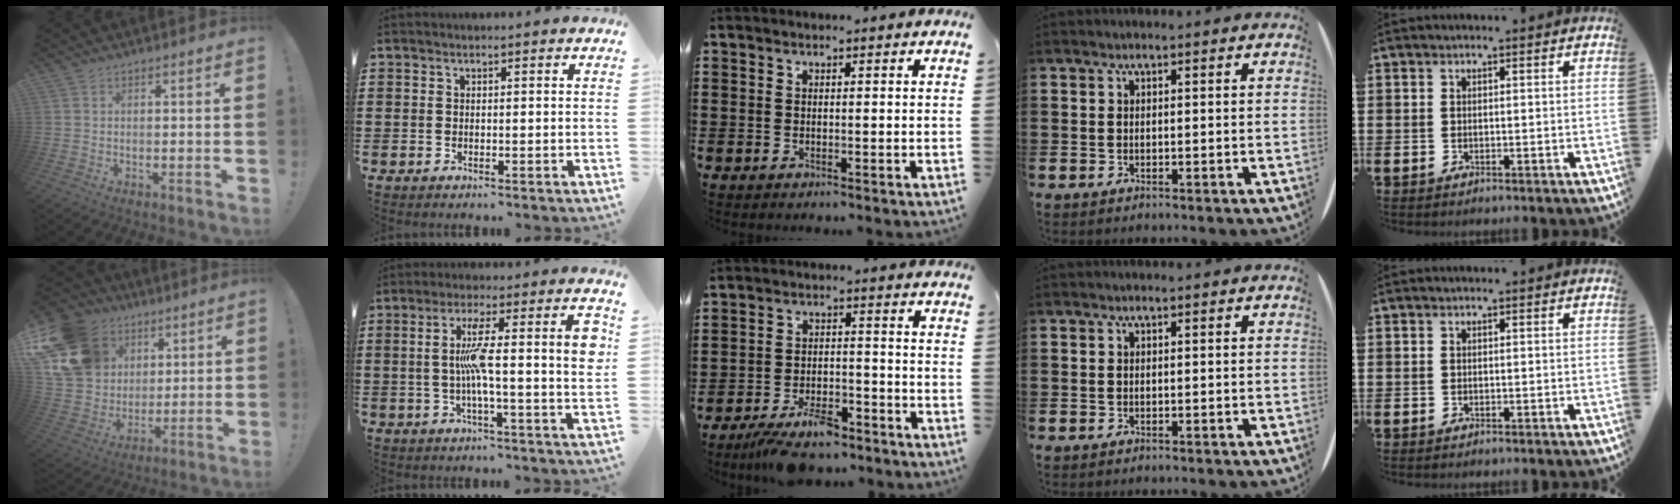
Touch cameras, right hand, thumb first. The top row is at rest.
{"thumb": {"total": 19.4, "force": [8.2, 15.6, 8.2], "torque": [-0.150, -0.028, 0.185]}, "index": {"total": 10.7, "force": [0.8, 1.5, 10.5], "torque": [-0.176, 0.000, 0.006]}, "middle": {"total": 7.0, "force": [-5.9, 1.9, 3.4], "torque": [-0.068, 0.005, -0.111]}}